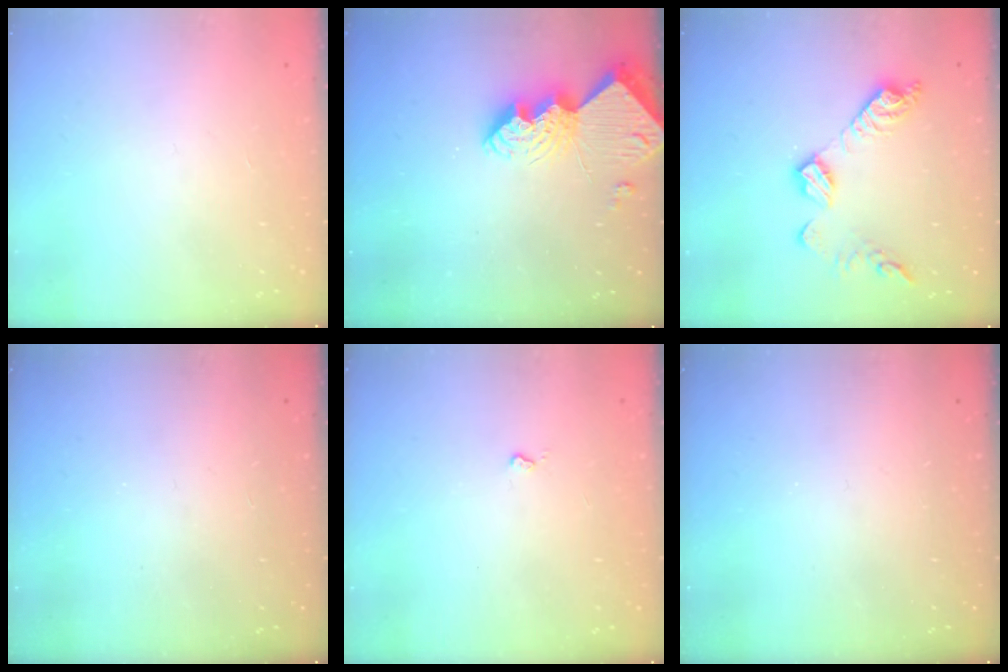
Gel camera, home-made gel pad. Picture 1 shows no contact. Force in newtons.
{"total": 11.1, "press": 11.0, "slide": 1.0}
{"total": 11.7, "press": 11.7, "slide": 0.4}
{"total": 0.0}
{"total": 2.7, "press": 2.6, "slide": 0.4}
{"total": 0.0}